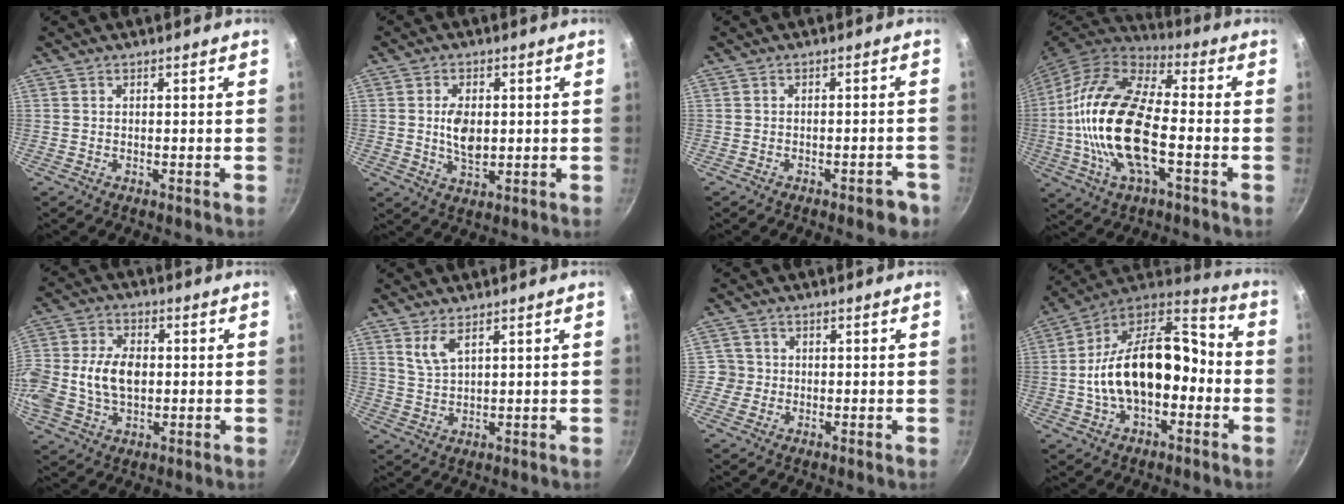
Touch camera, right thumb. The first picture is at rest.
{"total": 4.9, "force": [0.7, 3.0, 3.9], "torque": [-0.056, -0.009, 0.016]}
{"total": 3.5, "force": [-2.3, 1.3, 2.3], "torque": [-0.020, 0.019, -0.028]}
{"total": 21.7, "force": [-3.3, 9.6, 19.1], "torque": [-0.395, 0.023, -0.062]}
{"total": 16.6, "force": [-0.5, 11.4, 12.1], "torque": [-0.275, 0.010, 0.001]}
{"total": 3.8, "force": [2.4, 1.3, 2.7], "torque": [-0.057, -0.014, 0.056]}
{"total": 2.8, "force": [-0.3, 2.7, -0.2], "torque": [0.024, 0.010, -0.012]}
{"total": 21.6, "force": [-2.1, 12.1, 17.8], "torque": [-0.281, 0.048, -0.040]}